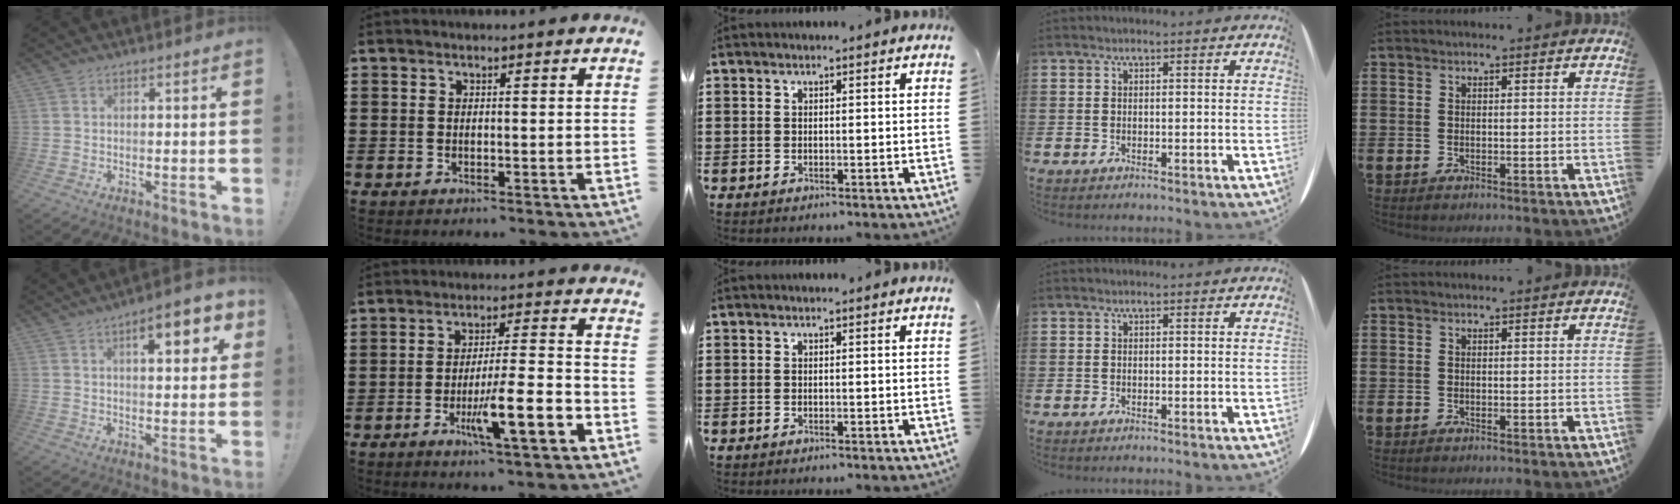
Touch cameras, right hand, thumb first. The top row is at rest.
{"thumb": {"total": 9.1, "force": [3.6, 2.8, 7.8], "torque": [-0.102, -0.008, 0.051]}, "index": {"total": 10.1, "force": [-4.4, 1.4, 9.0], "torque": [-0.156, 0.001, -0.076]}}